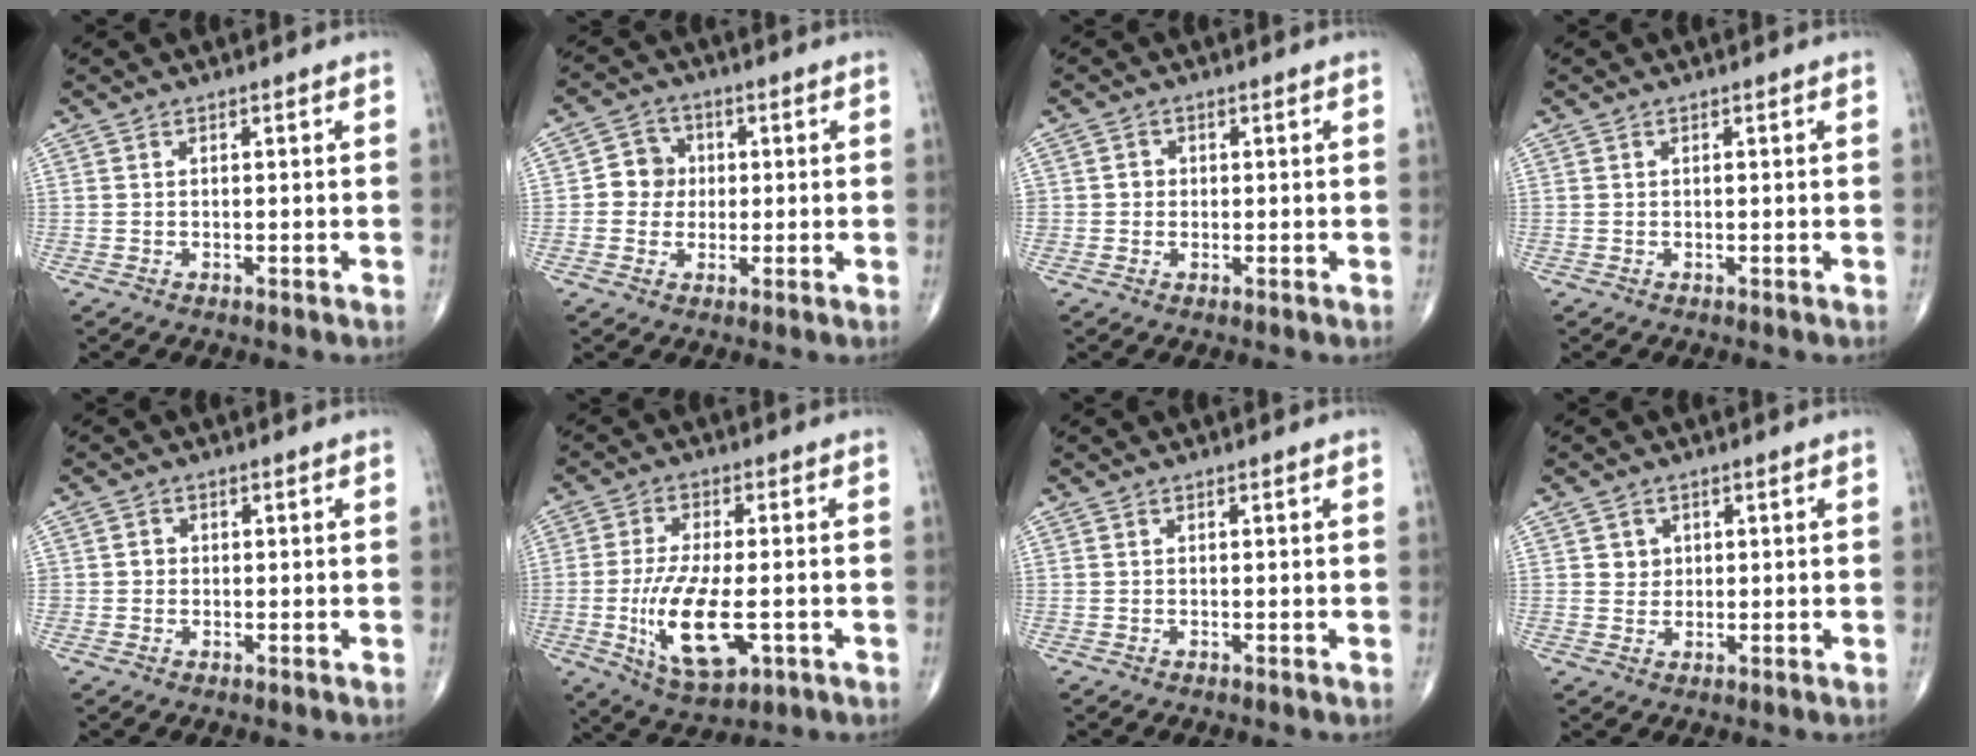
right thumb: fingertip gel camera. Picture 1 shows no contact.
{"total": 5.6, "force": [0.2, 5.2, 2.0], "torque": [-0.001, 0.010, -0.006]}
{"total": 1.9, "force": [0.0, 1.8, 0.5], "torque": [0.004, 0.005, -0.001]}
{"total": 0.0}
{"total": 1.6, "force": [0.0, 1.5, 0.4], "torque": [0.002, 0.004, -0.002]}
{"total": 13.3, "force": [-3.0, 5.5, 11.7], "torque": [-0.222, -0.010, -0.043]}
{"total": 0.0}
{"total": 2.6, "force": [0.7, 2.4, 0.7], "torque": [0.004, -0.002, 0.010]}